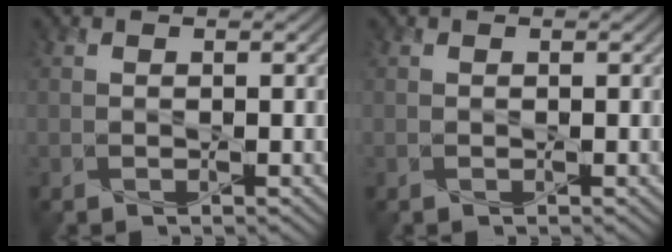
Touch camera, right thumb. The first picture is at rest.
{"total": 0.0}